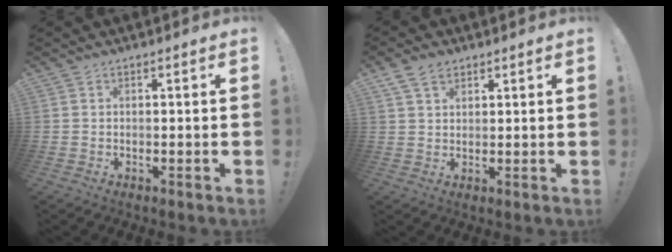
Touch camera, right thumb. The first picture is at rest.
{"total": 5.2, "force": [3.2, 3.4, 2.4], "torque": [-0.046, -0.005, 0.063]}